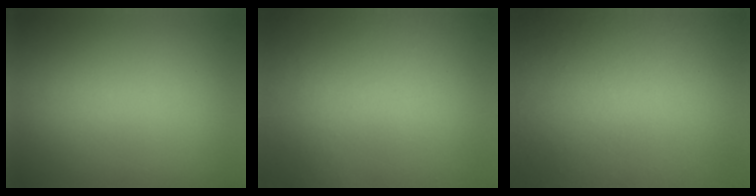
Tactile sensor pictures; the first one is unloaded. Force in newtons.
{"total": 7.0}
{"total": 8.4}